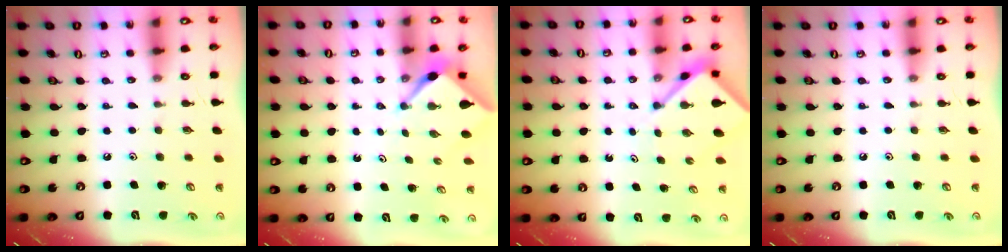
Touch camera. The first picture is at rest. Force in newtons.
{"total": 2.3, "press": 2.3, "slide": 0.3}
{"total": 4.6, "press": 4.6, "slide": 0.4}
{"total": 0.0}